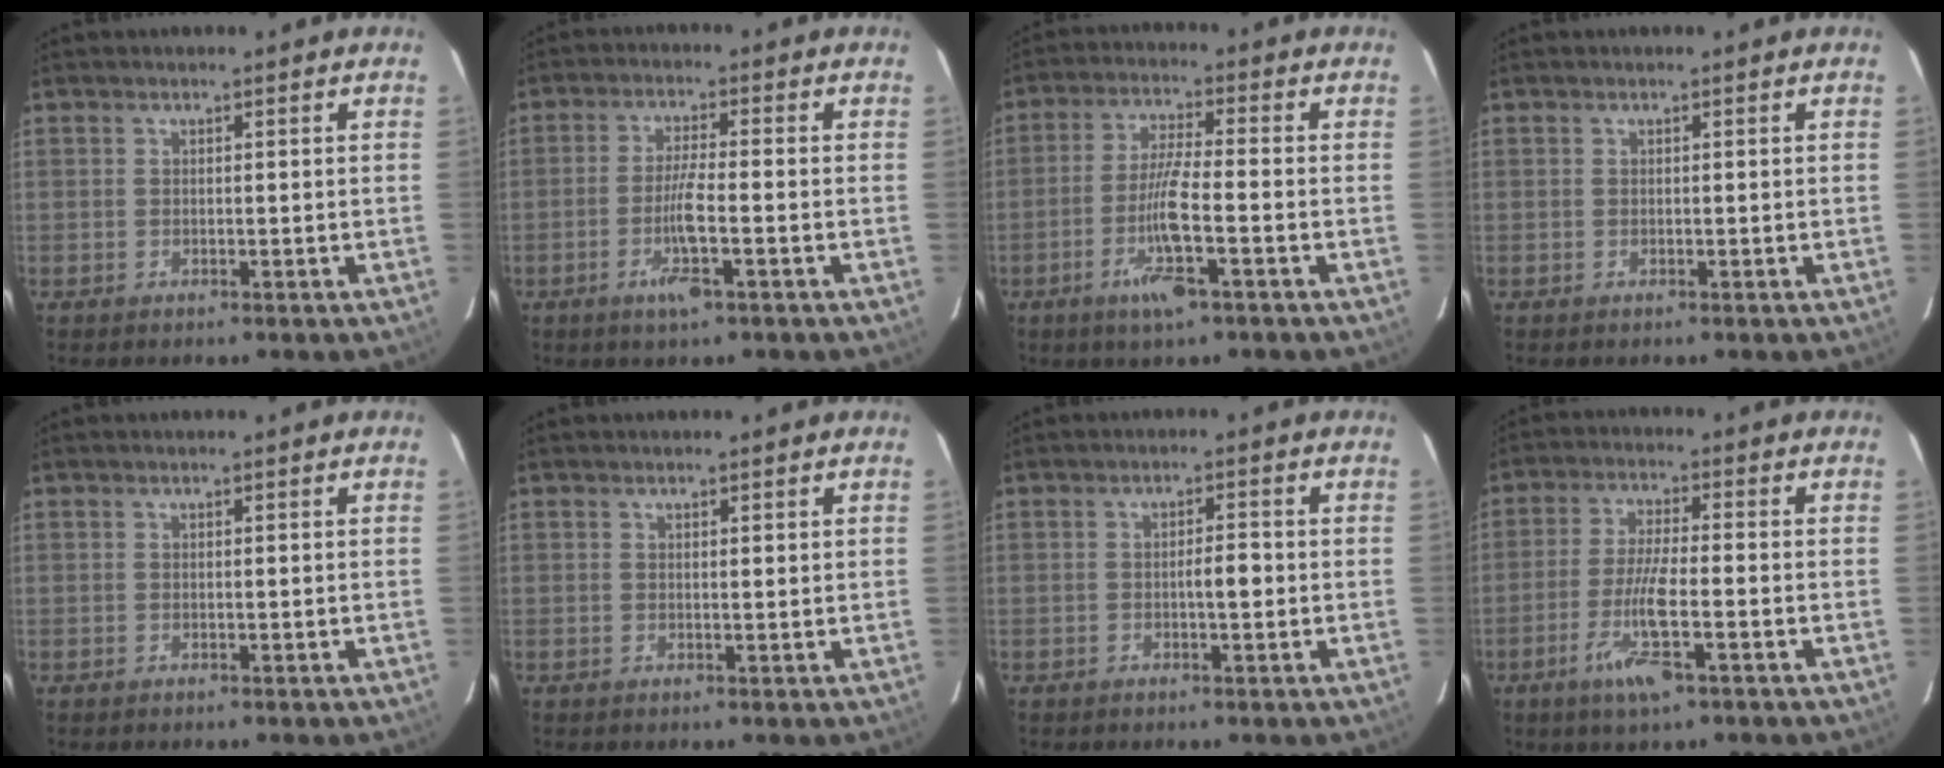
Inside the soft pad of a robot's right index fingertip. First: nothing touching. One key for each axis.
{"total": 5.8, "fx": -2.3, "fy": 0.0, "fz": 5.3, "tx": -0.103, "ty": -0.009, "tz": -0.043}
{"total": 8.3, "fx": -3.4, "fy": 0.1, "fz": 7.6, "tx": -0.149, "ty": -0.008, "tz": -0.063}
{"total": 0.0}
{"total": 0.0}
{"total": 0.7, "fx": 0.5, "fy": 0.1, "fz": 0.5, "tx": -0.009, "ty": 0.000, "tz": 0.007}
{"total": 2.5, "fx": -0.5, "fy": 0.5, "fz": 2.4, "tx": -0.039, "ty": 0.003, "tz": -0.009}
{"total": 8.0, "fx": -3.5, "fy": 0.6, "fz": 7.1, "tx": -0.141, "ty": -0.011, "tz": -0.064}